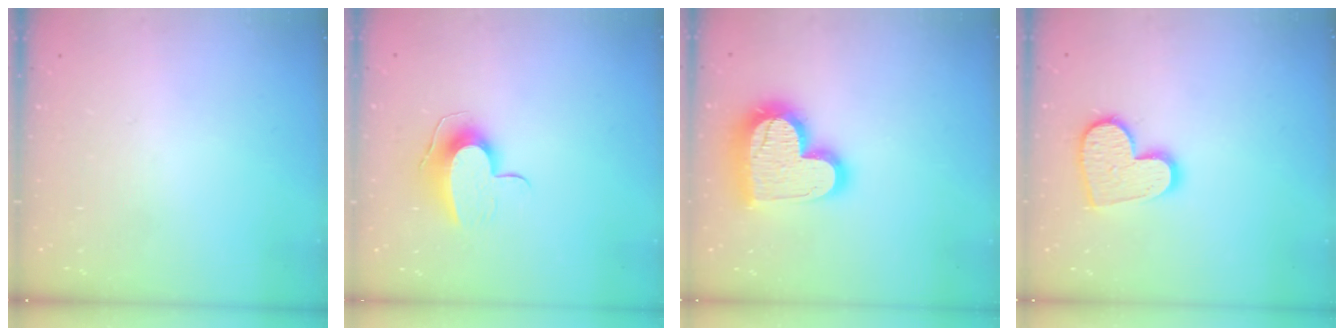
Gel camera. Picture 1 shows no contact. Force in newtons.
{"total": 9.4, "press": 9.4, "slide": 0.6}
{"total": 20.0, "press": 19.9, "slide": 1.4}
{"total": 12.7, "press": 12.6, "slide": 1.0}